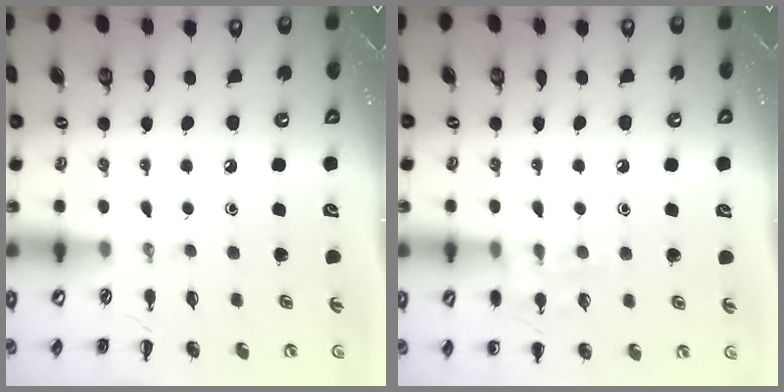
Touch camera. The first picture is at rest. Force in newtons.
{"total": 8.8, "press": 8.7, "slide": 1.5}